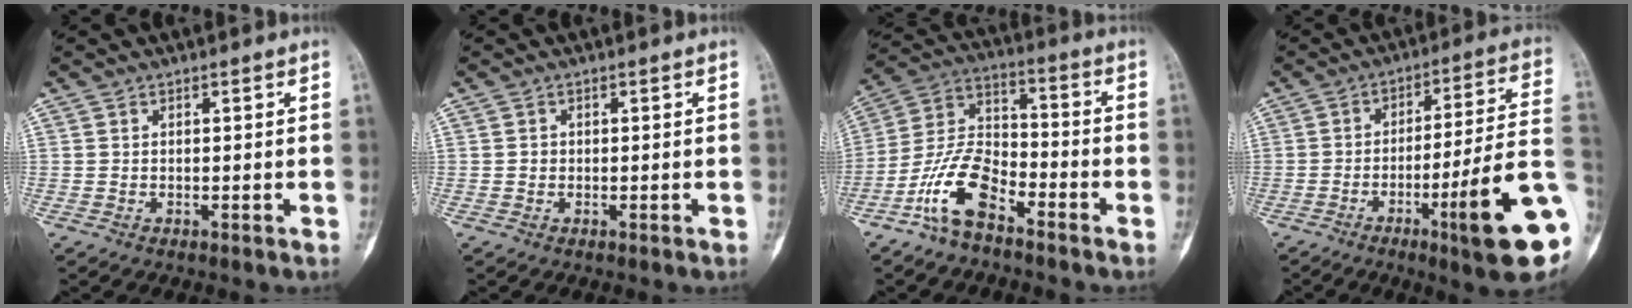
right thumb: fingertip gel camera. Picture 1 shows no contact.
{"total": 0.8, "force": [-0.1, 0.7, 0.2], "torque": [0.001, 0.003, -0.002]}
{"total": 11.7, "force": [-7.1, 5.4, 7.5], "torque": [-0.151, 0.057, -0.146]}
{"total": 19.7, "force": [-6.9, 2.0, 18.4], "torque": [-0.221, 0.020, -0.100]}